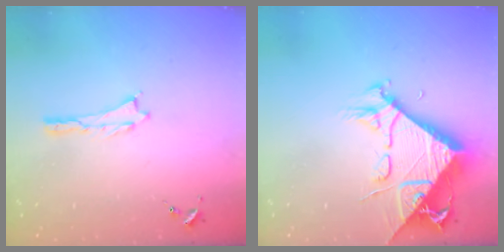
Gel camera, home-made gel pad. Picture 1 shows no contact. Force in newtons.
{"total": 10.6, "press": 10.6, "slide": 1.1}